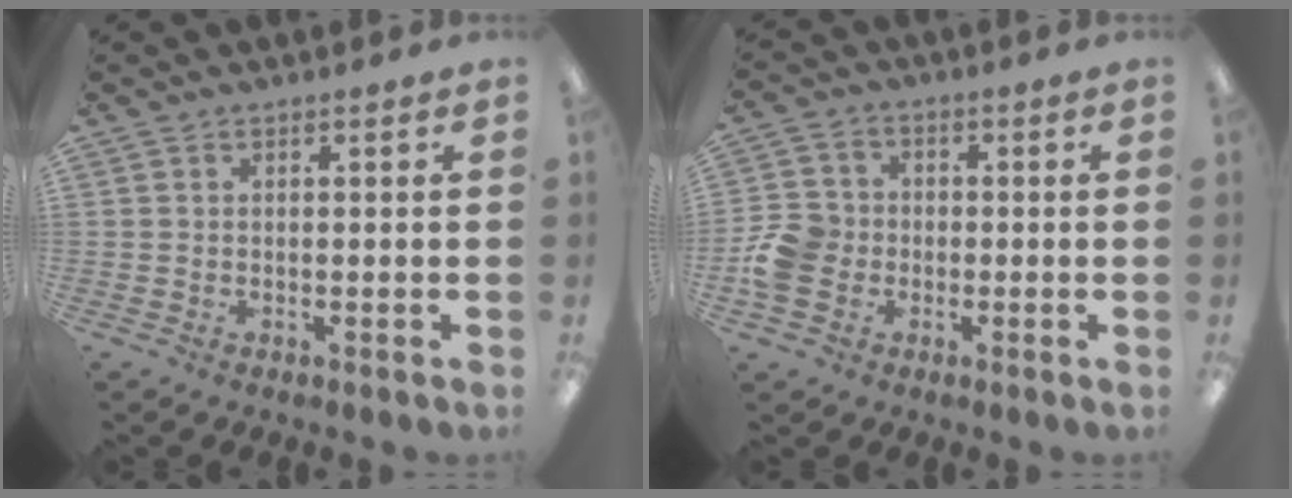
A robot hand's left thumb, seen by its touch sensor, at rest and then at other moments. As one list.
[{"total": 8.3, "force": [-1.8, 7.3, 3.7], "torque": [-0.078, 0.022, -0.030]}]